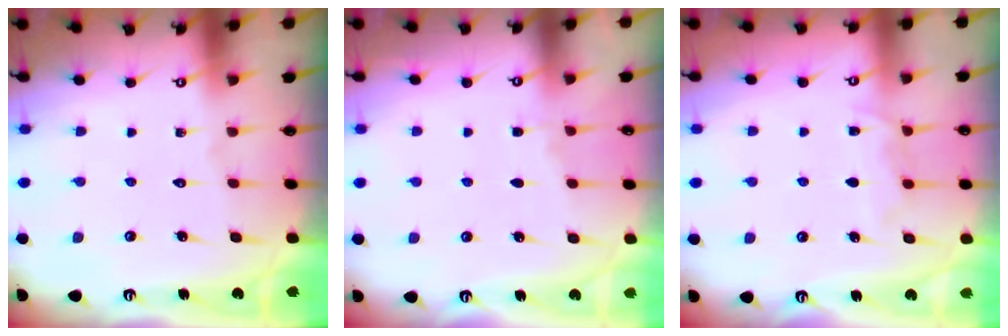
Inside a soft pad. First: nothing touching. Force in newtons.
{"total": 1.6, "press": 1.6, "slide": 0.3}
{"total": 6.5, "press": 6.4, "slide": 0.8}